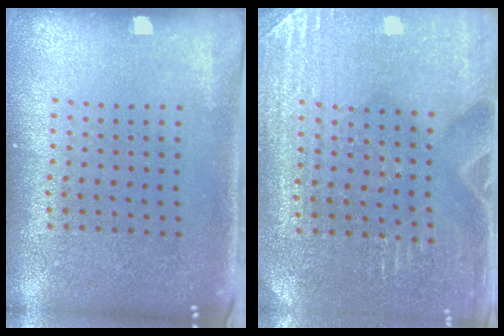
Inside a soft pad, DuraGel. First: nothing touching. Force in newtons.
{"total": 3.0, "press": 3.0, "slide": 0.2}